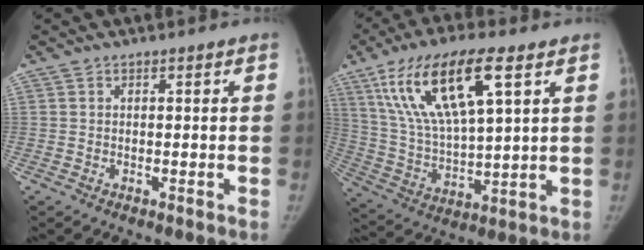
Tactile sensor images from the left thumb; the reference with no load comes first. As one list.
[{"total": 19.5, "force": [9.0, 6.4, 16.1], "torque": [-0.300, -0.016, 0.170]}]